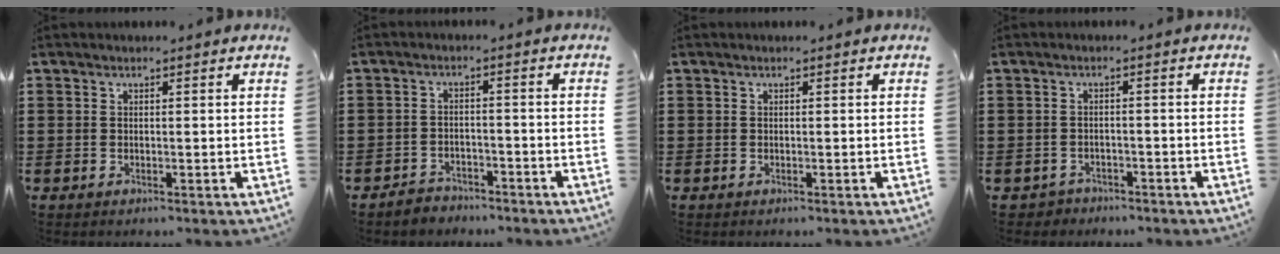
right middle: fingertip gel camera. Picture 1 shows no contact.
{"total": 2.7, "force": [-2.6, 0.7, -0.1], "torque": [-0.006, 0.002, -0.057]}
{"total": 0.0}
{"total": 1.6, "force": [-1.5, 0.6, -0.1], "torque": [-0.005, 0.003, -0.035]}